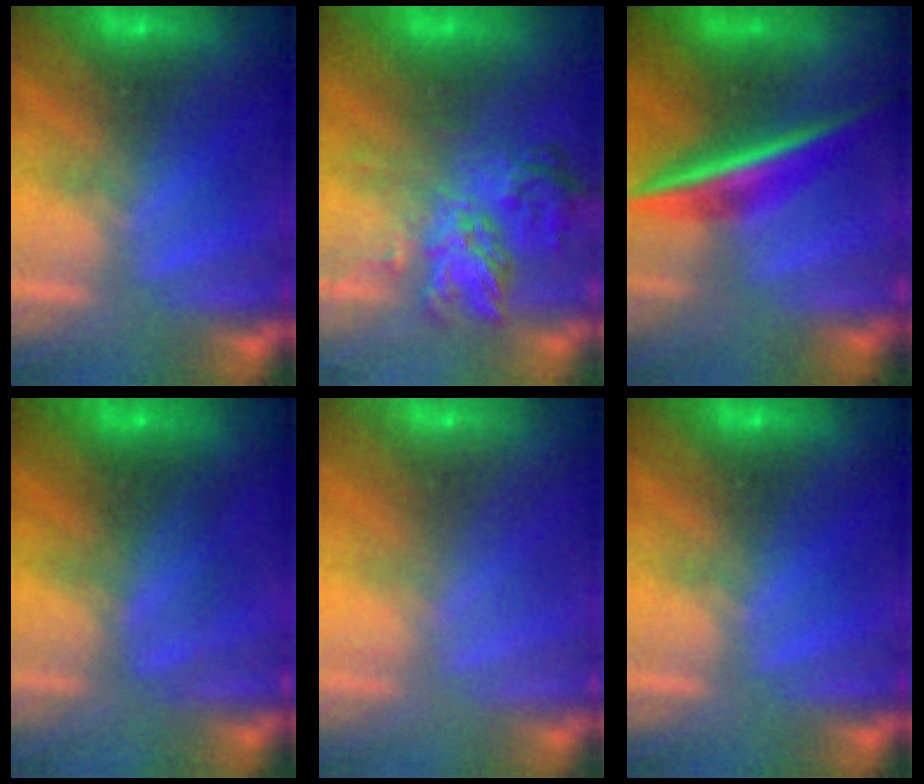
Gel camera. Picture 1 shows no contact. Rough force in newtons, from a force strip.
{"total": 8.0}
{"total": 7.6}
{"total": 2.4}
{"total": 5.8}
{"total": 0.0}